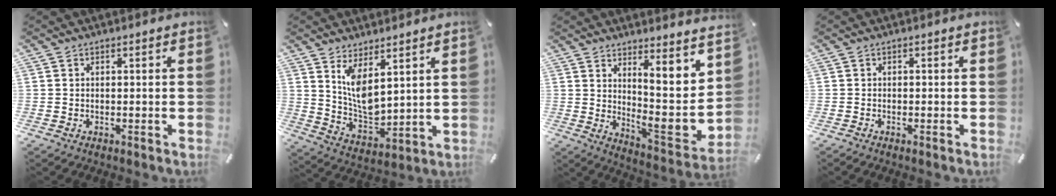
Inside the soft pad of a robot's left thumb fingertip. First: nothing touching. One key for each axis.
{"total": 9.0, "fx": 5.1, "fy": 4.3, "fz": 6.0, "tx": -0.118, "ty": -0.029, "tz": 0.098}
{"total": 11.9, "fx": 4.1, "fy": 4.8, "fz": 10.1, "tx": -0.107, "ty": -0.084, "tz": 0.070}
{"total": 0.8, "fx": -0.4, "fy": 0.1, "fz": 0.6, "tx": -0.011, "ty": -0.001, "tz": -0.007}